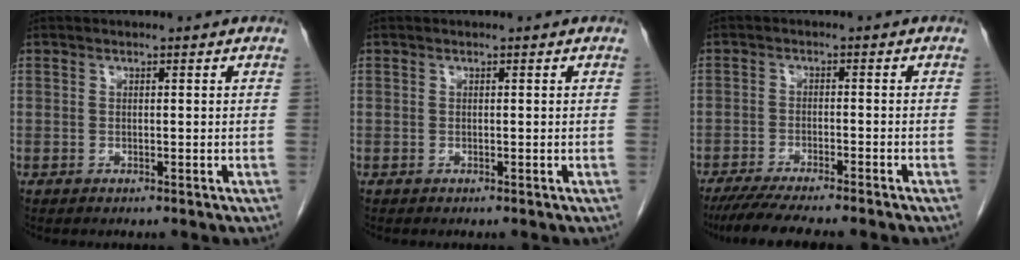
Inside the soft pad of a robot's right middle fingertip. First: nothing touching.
{"total": 0.0}
{"total": 9.9, "force": [-8.4, 0.3, 5.3], "torque": [-0.072, -0.022, -0.129]}